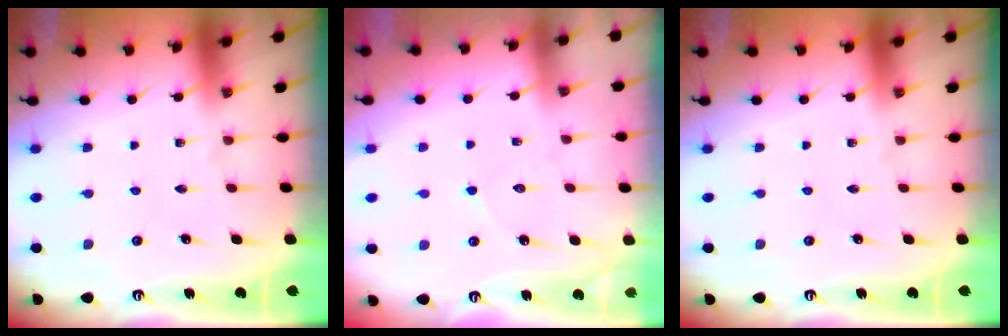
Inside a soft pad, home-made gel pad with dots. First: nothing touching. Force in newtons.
{"total": 4.5, "press": 4.5, "slide": 0.1}
{"total": 0.0}